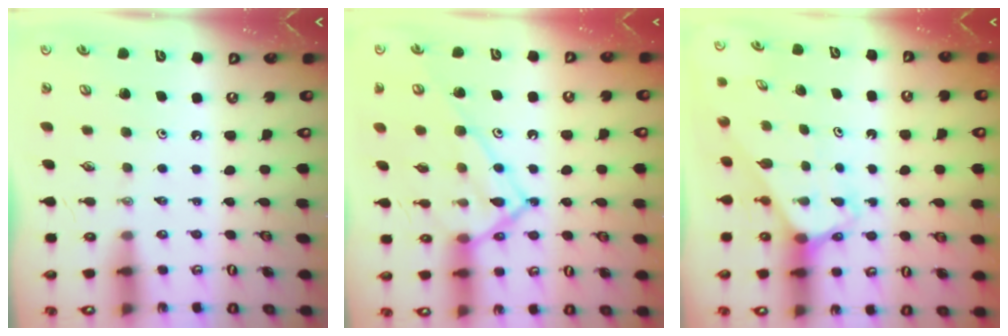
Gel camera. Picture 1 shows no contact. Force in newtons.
{"total": 16.1, "press": 16.1, "slide": 0.8}
{"total": 2.6, "press": 2.6, "slide": 0.2}